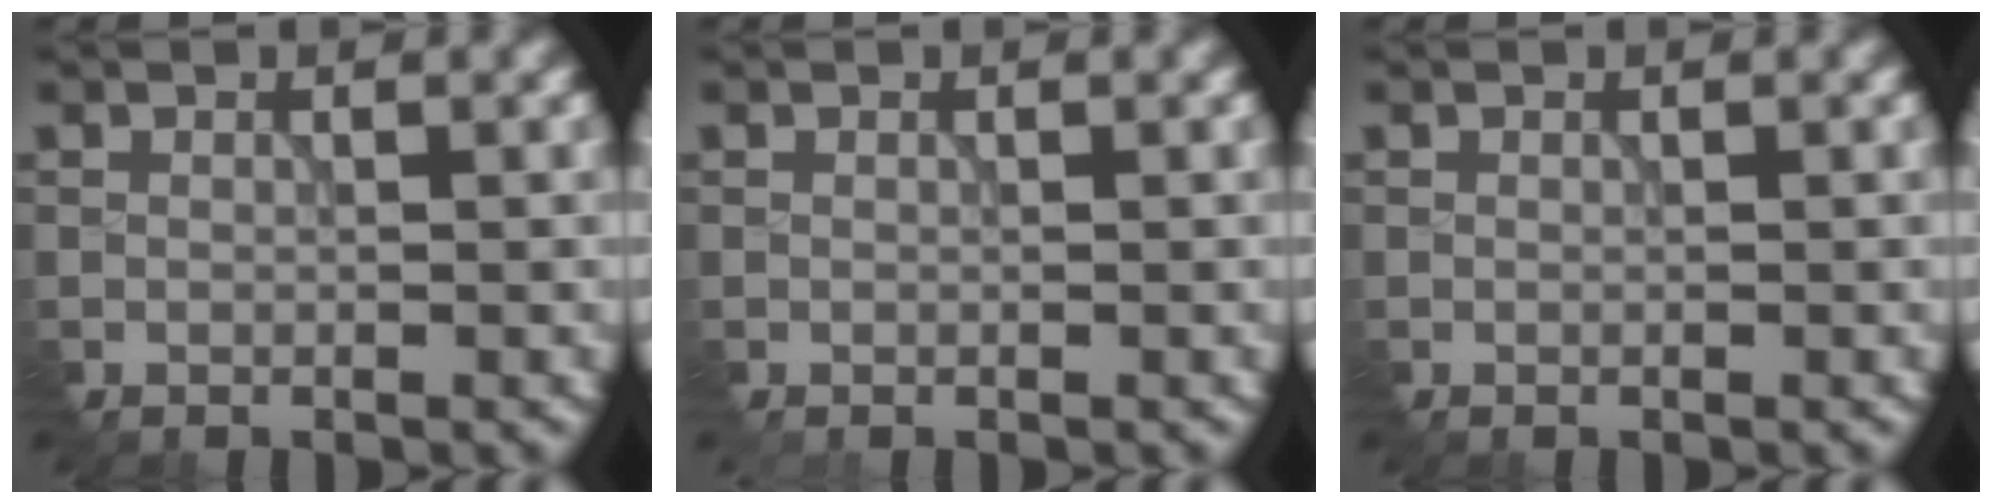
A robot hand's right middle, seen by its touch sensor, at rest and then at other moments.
{"total": 0.0}
{"total": 0.0}